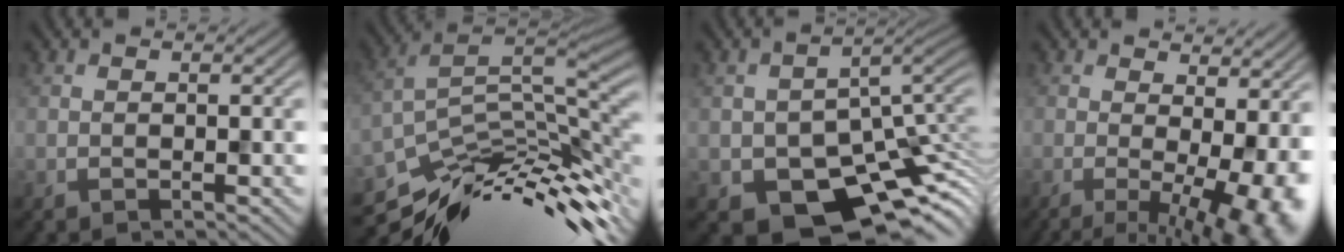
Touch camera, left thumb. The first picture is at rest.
{"total": 11.1, "force": [-7.4, 3.6, 7.5], "torque": [-0.131, -0.002, -0.120]}
{"total": 10.7, "force": [-4.5, 6.9, 6.8], "torque": [-0.105, -0.032, -0.063]}
{"total": 9.5, "force": [-1.6, 3.4, 8.8], "torque": [-0.120, -0.009, -0.006]}